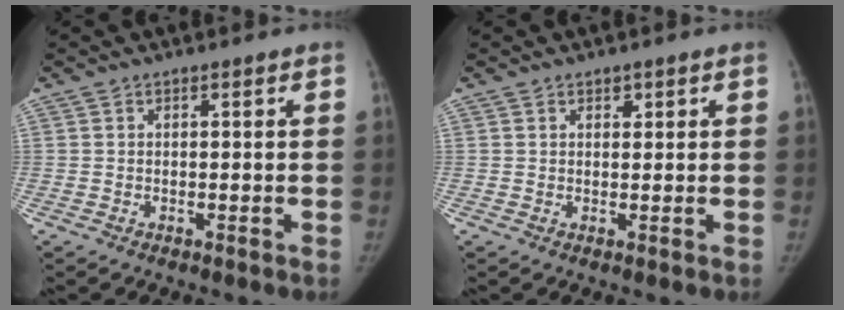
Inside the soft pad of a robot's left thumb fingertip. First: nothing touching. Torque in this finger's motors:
{"motor_torque": [0.09, 0.07, 0.15, -0.27, 0.03]}